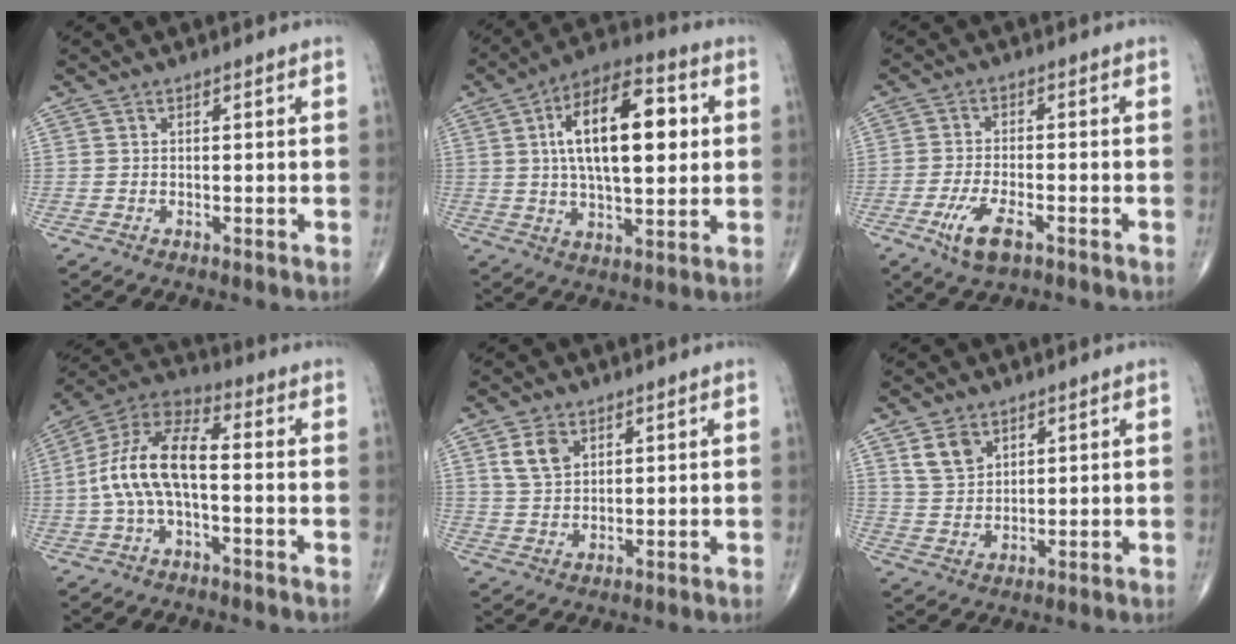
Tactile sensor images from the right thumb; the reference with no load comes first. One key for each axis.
{"total": 18.8, "fx": 3.4, "fy": 8.6, "fz": 16.4, "tx": -0.251, "ty": 0.013, "tz": 0.052}
{"total": 6.7, "fx": -3.4, "fy": 2.5, "fz": 5.1, "tx": -0.107, "ty": 0.006, "tz": -0.059}
{"total": 12.7, "fx": -1.3, "fy": 5.8, "fz": 11.2, "tx": -0.229, "ty": 0.044, "tz": -0.034}
{"total": 5.4, "fx": 2.4, "fy": 3.7, "fz": 3.2, "tx": -0.048, "ty": -0.008, "tz": 0.050}
{"total": 5.7, "fx": 3.2, "fy": 3.9, "fz": 2.8, "tx": -0.037, "ty": -0.017, "tz": 0.067}